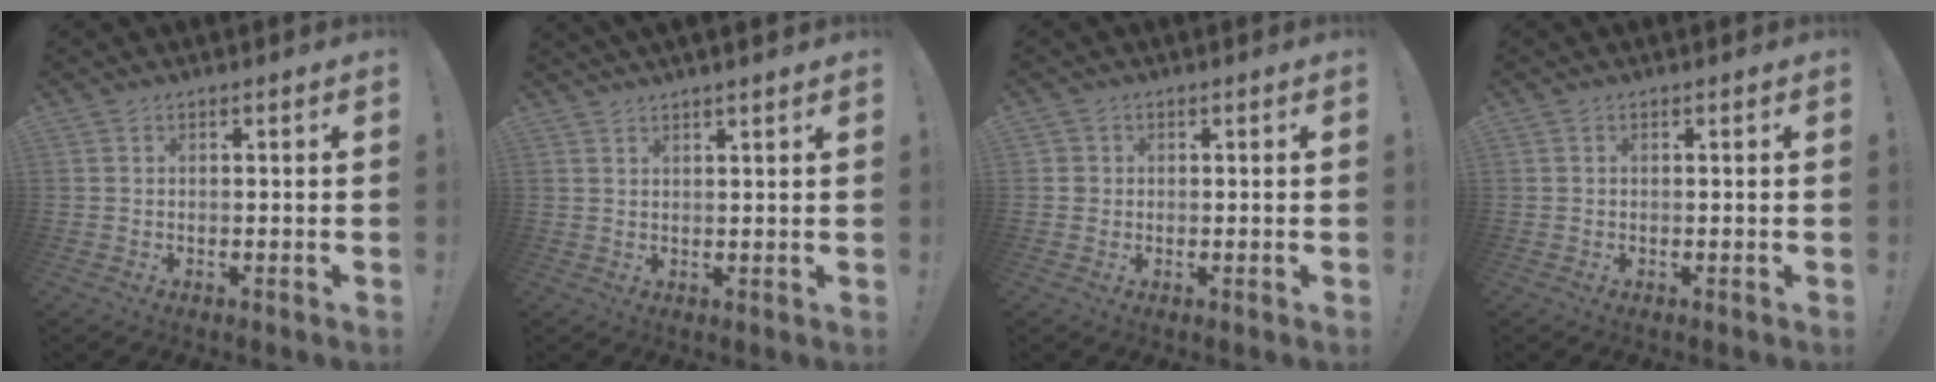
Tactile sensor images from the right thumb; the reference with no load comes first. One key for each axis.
{"total": 2.3, "fx": 2.1, "fy": -0.3, "fz": 0.9, "tx": -0.012, "ty": -0.013, "tz": 0.036}
{"total": 1.6, "fx": 0.0, "fy": 1.6, "fz": 0.4, "tx": -0.010, "ty": 0.005, "tz": 0.002}
{"total": 0.0}